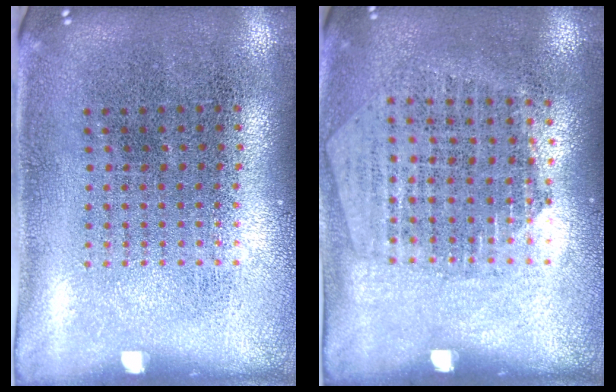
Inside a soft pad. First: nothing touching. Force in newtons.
{"total": 1.3, "press": 1.2, "slide": 0.6}